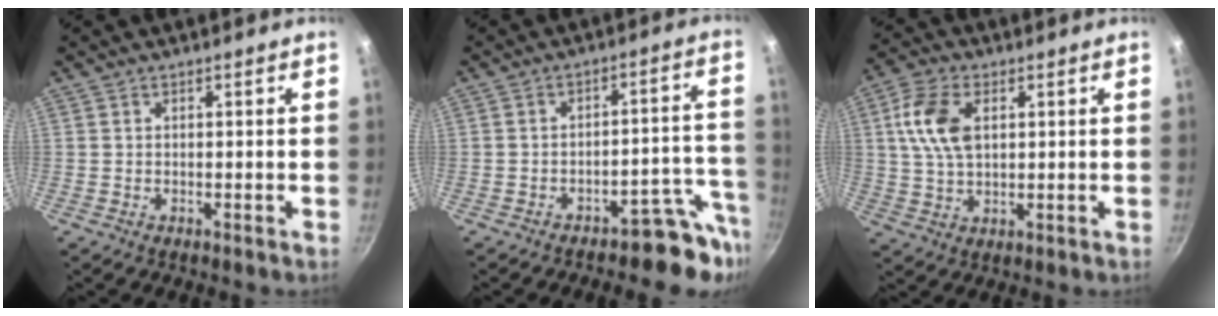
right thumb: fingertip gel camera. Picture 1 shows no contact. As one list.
[{"total": 7.6, "force": [-5.9, 2.7, 3.9], "torque": [0.000, 0.072, -0.086]}, {"total": 9.9, "force": [2.4, 6.0, 7.5], "torque": [-0.137, 0.006, 0.042]}]